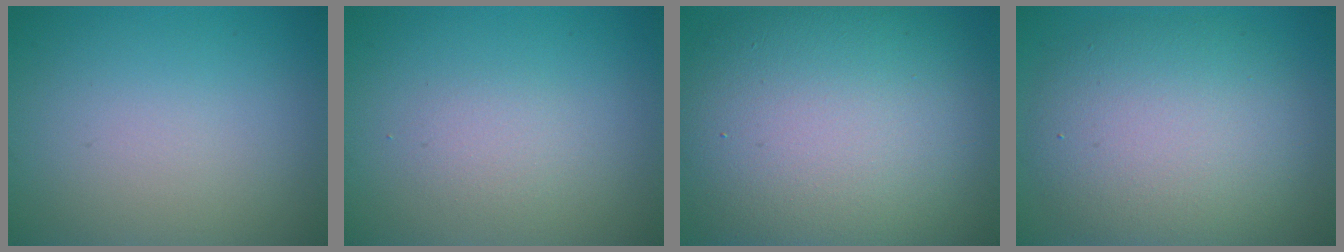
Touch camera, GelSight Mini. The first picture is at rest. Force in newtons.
{"total": 1.4, "press": 1.3, "slide": 0.1}
{"total": 14.8, "press": 14.8, "slide": 1.2}
{"total": 8.6, "press": 8.6, "slide": 0.6}